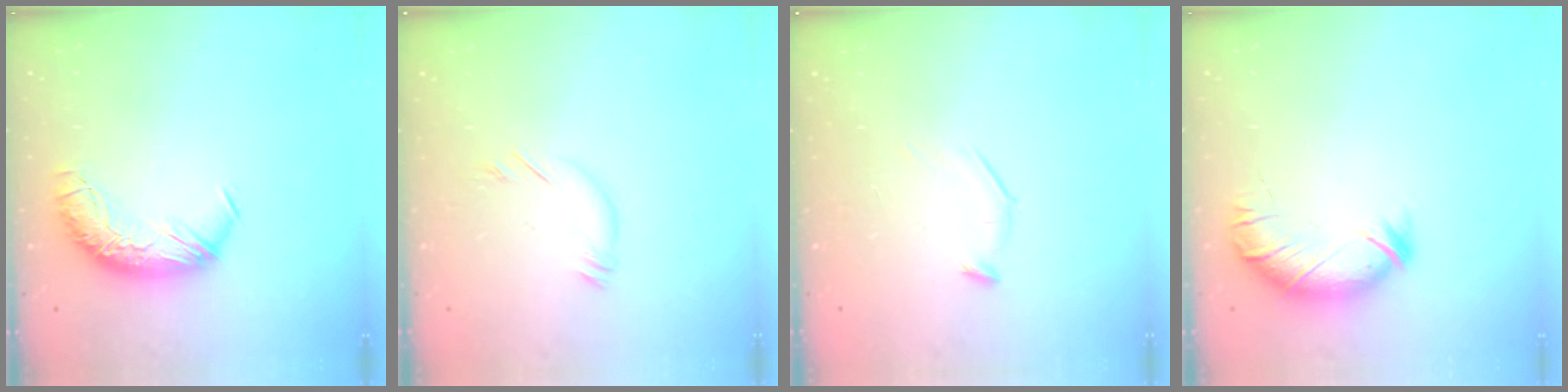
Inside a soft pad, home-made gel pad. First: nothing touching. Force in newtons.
{"total": 6.4, "press": 6.4, "slide": 0.7}
{"total": 7.8, "press": 7.7, "slide": 0.6}
{"total": 3.7, "press": 3.6, "slide": 0.8}